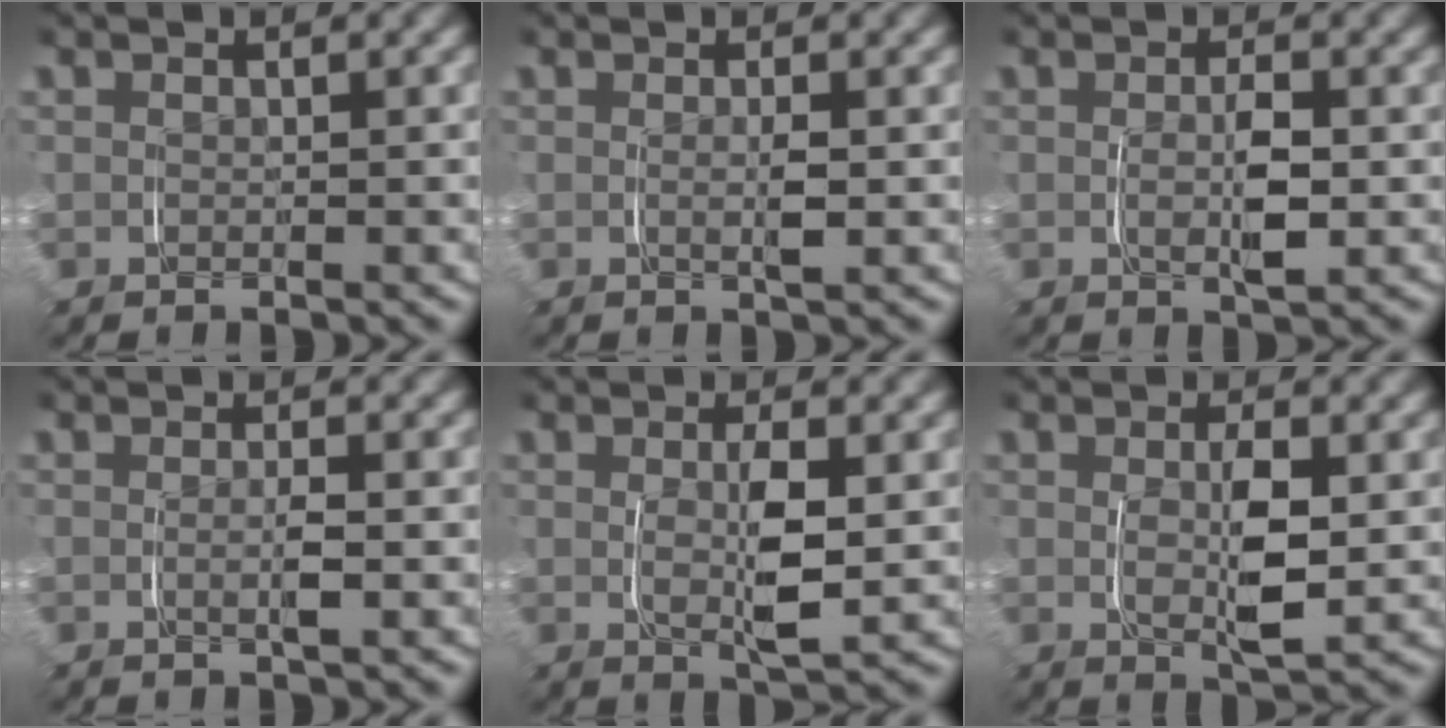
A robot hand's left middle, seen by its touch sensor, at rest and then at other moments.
{"total": 0.6, "force": [0.2, -0.6, 0.1], "torque": [-0.005, -0.003, 0.005]}
{"total": 0.9, "force": [-0.3, -0.1, 0.9], "torque": [-0.013, -0.005, -0.001]}
{"total": 0.6, "force": [-0.2, -0.6, 0.2], "torque": [-0.005, -0.002, -0.001]}
{"total": 1.8, "force": [0.3, -0.3, 1.7], "torque": [-0.030, -0.007, 0.010]}
{"total": 1.7, "force": [0.2, 0.0, 1.6], "torque": [-0.030, -0.009, 0.009]}